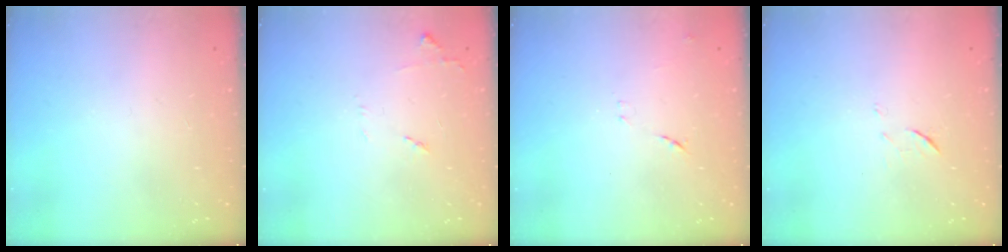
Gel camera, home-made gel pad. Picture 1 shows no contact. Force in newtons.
{"total": 6.8, "press": 6.8, "slide": 0.9}
{"total": 7.2, "press": 7.2, "slide": 0.6}
{"total": 5.4, "press": 5.2, "slide": 1.2}